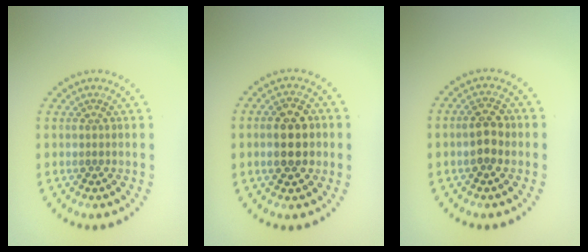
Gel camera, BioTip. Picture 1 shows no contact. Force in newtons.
{"total": 4.5, "press": 4.5, "slide": 0.2}
{"total": 2.7, "press": 2.6, "slide": 0.3}